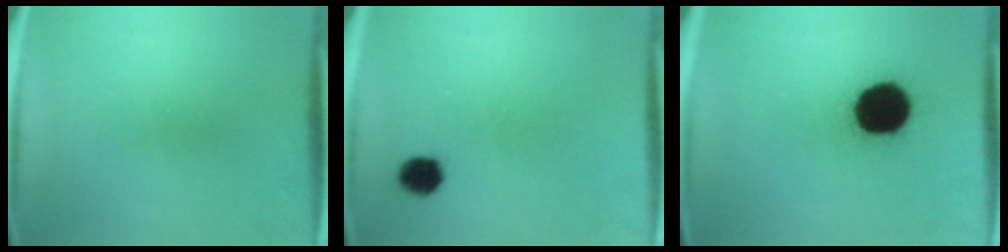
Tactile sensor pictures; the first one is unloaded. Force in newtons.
{"total": 4.1}
{"total": 18.5}